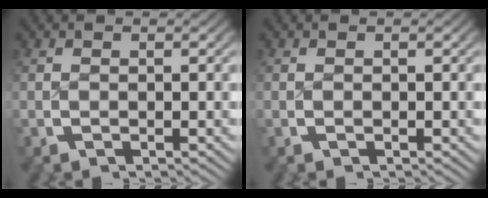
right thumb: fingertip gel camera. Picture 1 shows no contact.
{"total": 0.0}